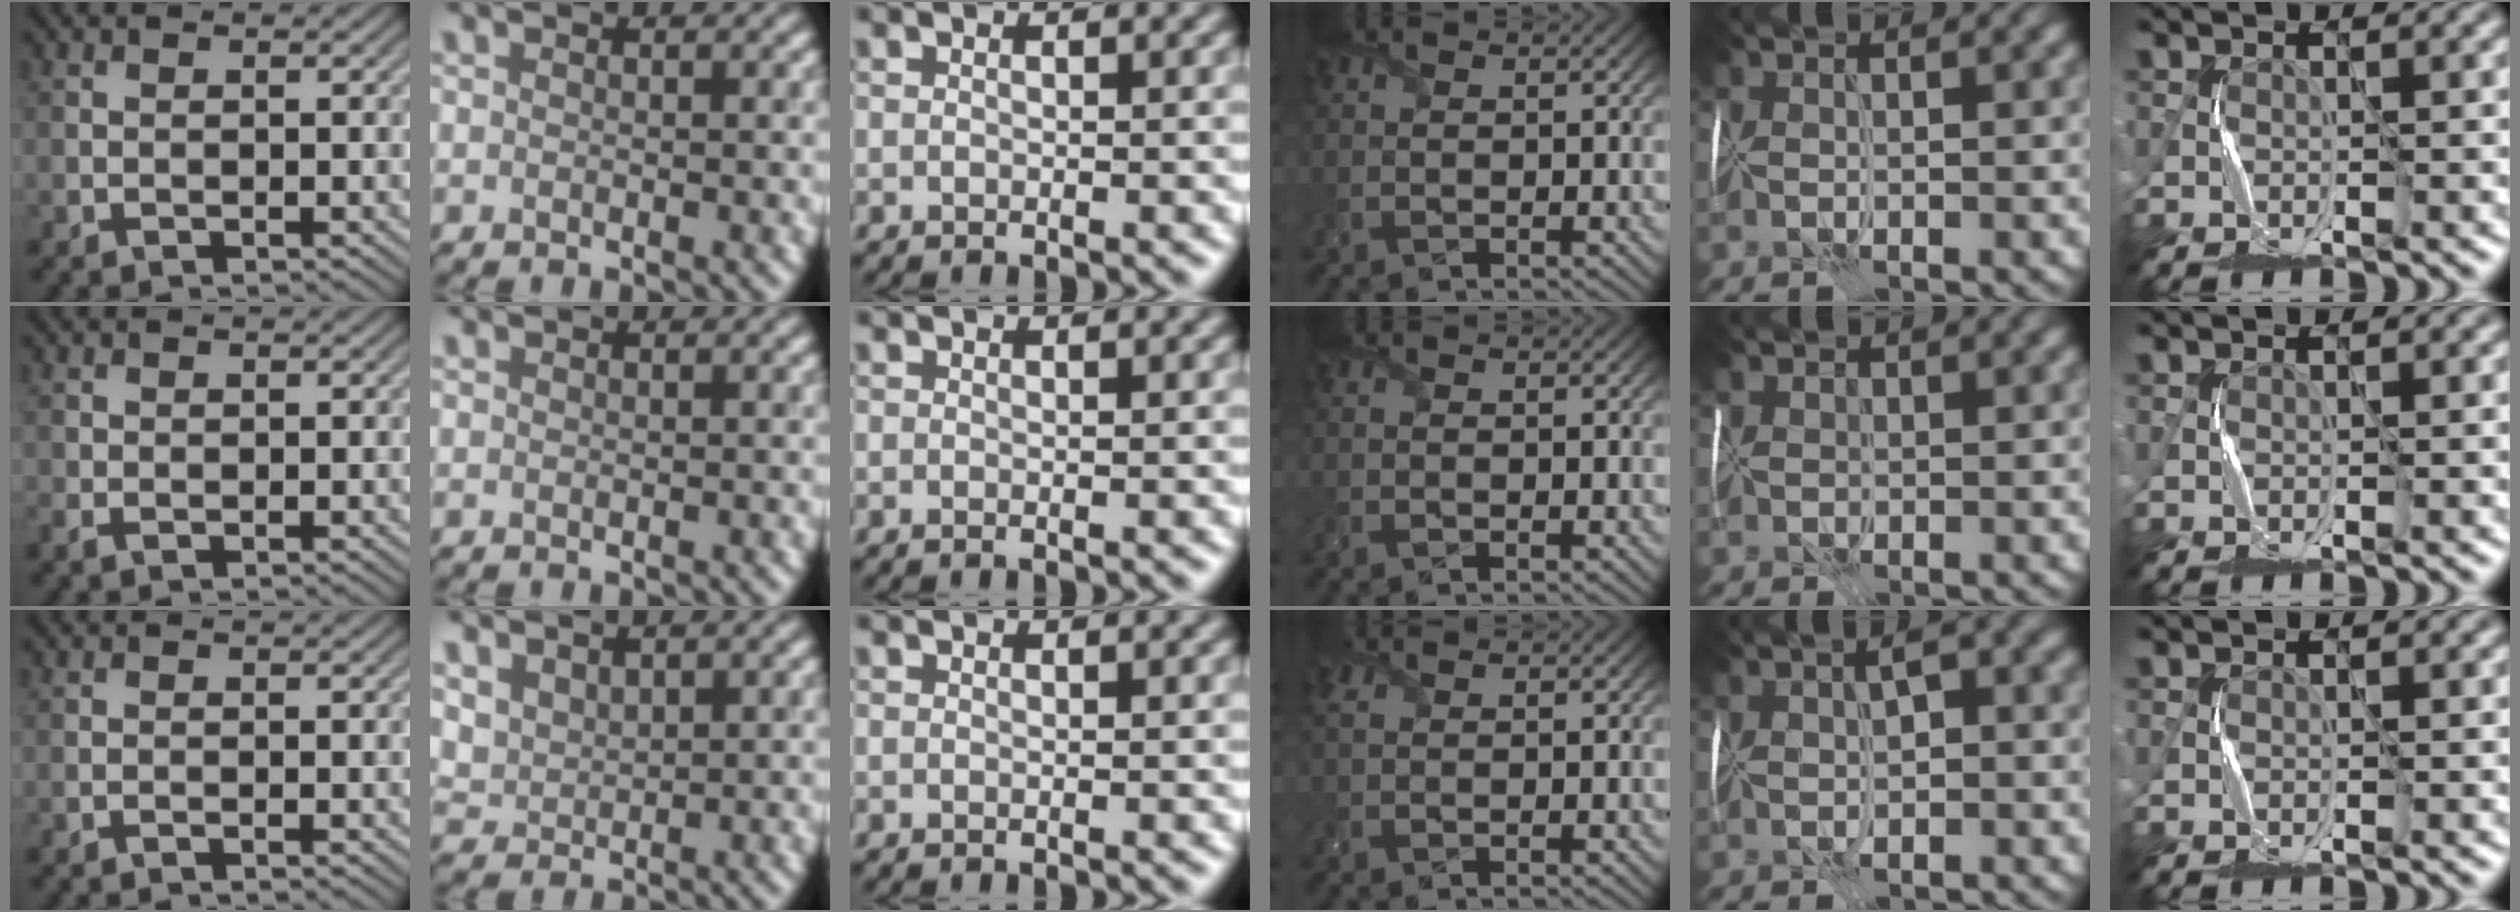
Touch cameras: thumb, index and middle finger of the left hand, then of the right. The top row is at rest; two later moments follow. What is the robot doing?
{"motion": "wrap", "object": "cellophane"}